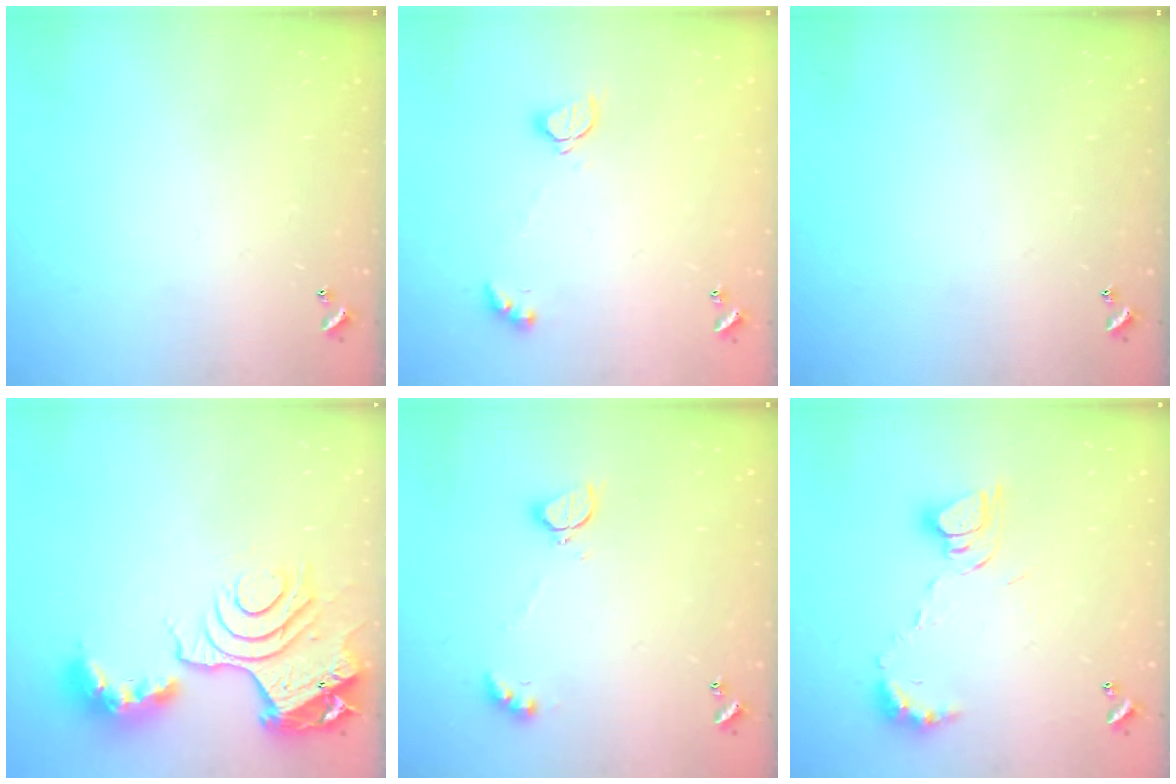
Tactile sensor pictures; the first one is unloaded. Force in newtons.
{"total": 2.2, "press": 2.2, "slide": 0.2}
{"total": 0.0}
{"total": 14.1, "press": 14.0, "slide": 1.8}
{"total": 2.3, "press": 2.3, "slide": 0.5}
{"total": 8.2, "press": 8.1, "slide": 0.8}